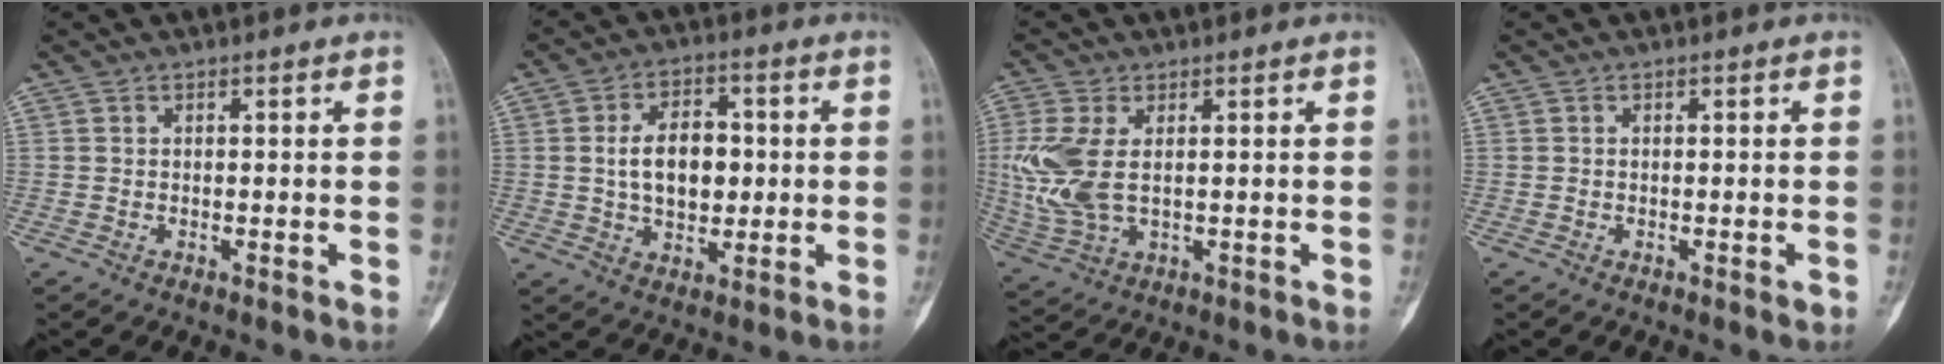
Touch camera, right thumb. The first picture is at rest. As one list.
[{"total": 10.2, "force": [0.5, 6.5, 7.8], "torque": [-0.102, 0.009, 0.011]}, {"total": 9.8, "force": [1.0, 5.4, 8.1], "torque": [-0.203, -0.002, 0.033]}, {"total": 0.8, "force": [-0.3, 0.3, 0.6], "torque": [-0.006, -0.001, -0.004]}]